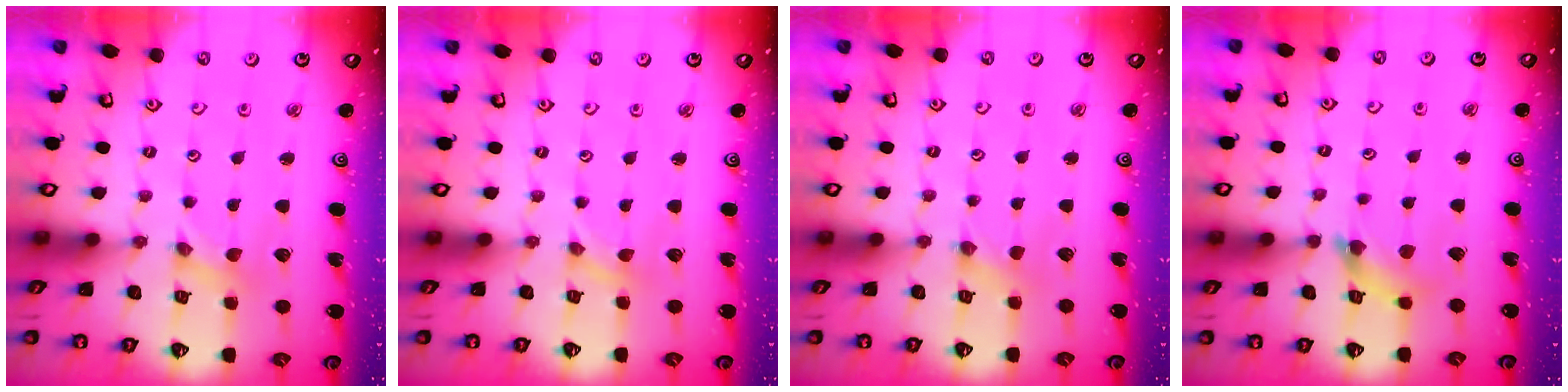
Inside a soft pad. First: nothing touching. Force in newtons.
{"total": 0.0}
{"total": 0.7, "press": 0.7, "slide": 0.2}
{"total": 6.9, "press": 6.8, "slide": 0.8}